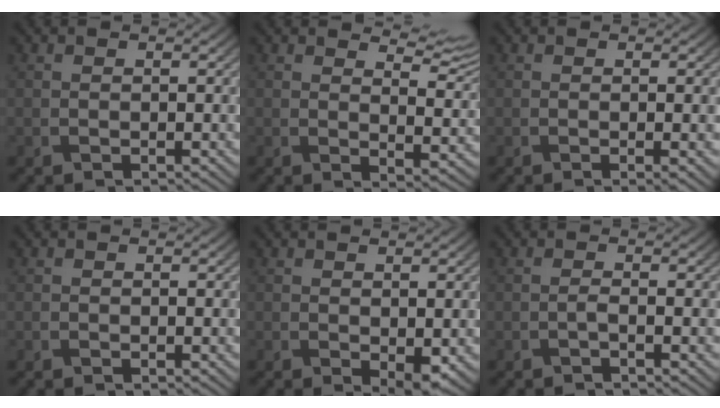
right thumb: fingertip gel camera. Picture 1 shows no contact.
{"total": 7.0, "force": [5.3, 2.1, 4.1], "torque": [-0.066, -0.003, 0.084]}
{"total": 2.0, "force": [-0.1, 0.3, 2.0], "torque": [-0.031, 0.001, -0.006]}
{"total": 0.0}
{"total": 2.5, "force": [-0.3, 1.1, 2.2], "torque": [-0.033, -0.012, 0.001]}
{"total": 1.0, "force": [-0.4, 0.0, 0.9], "torque": [-0.017, 0.004, -0.011]}